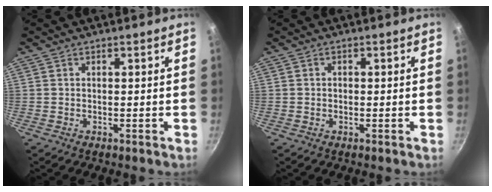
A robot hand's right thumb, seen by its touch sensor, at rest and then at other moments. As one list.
[{"total": 0.7, "force": [-0.1, 0.7, 0.3], "torque": [-0.005, 0.004, -0.002]}]